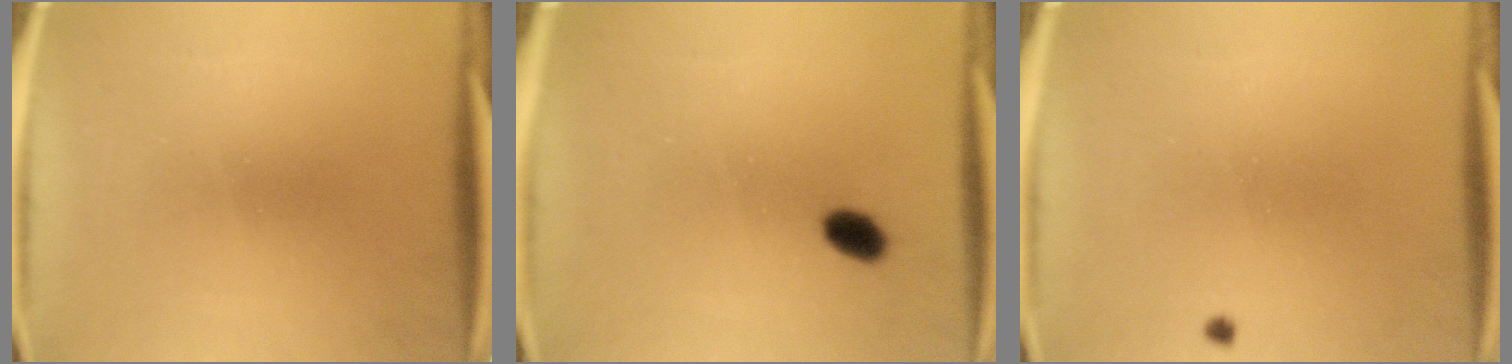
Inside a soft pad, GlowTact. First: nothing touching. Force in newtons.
{"total": 3.5}
{"total": 0.5}